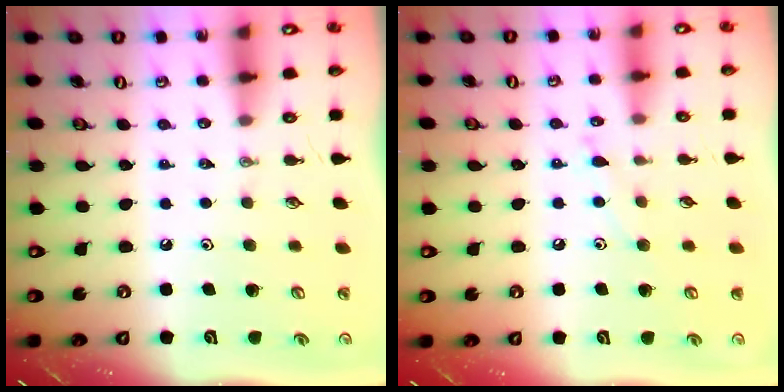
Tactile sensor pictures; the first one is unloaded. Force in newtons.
{"total": 6.5, "press": 6.5, "slide": 0.5}